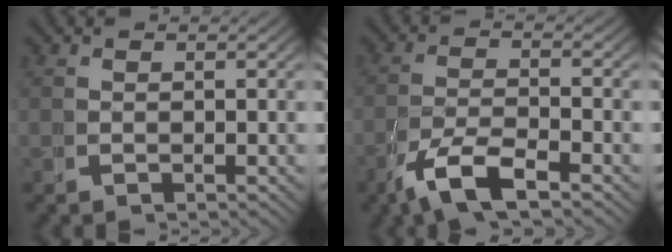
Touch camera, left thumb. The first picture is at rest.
{"total": 5.5, "force": [-2.4, 2.5, 4.2], "torque": [-0.090, -0.014, -0.039]}